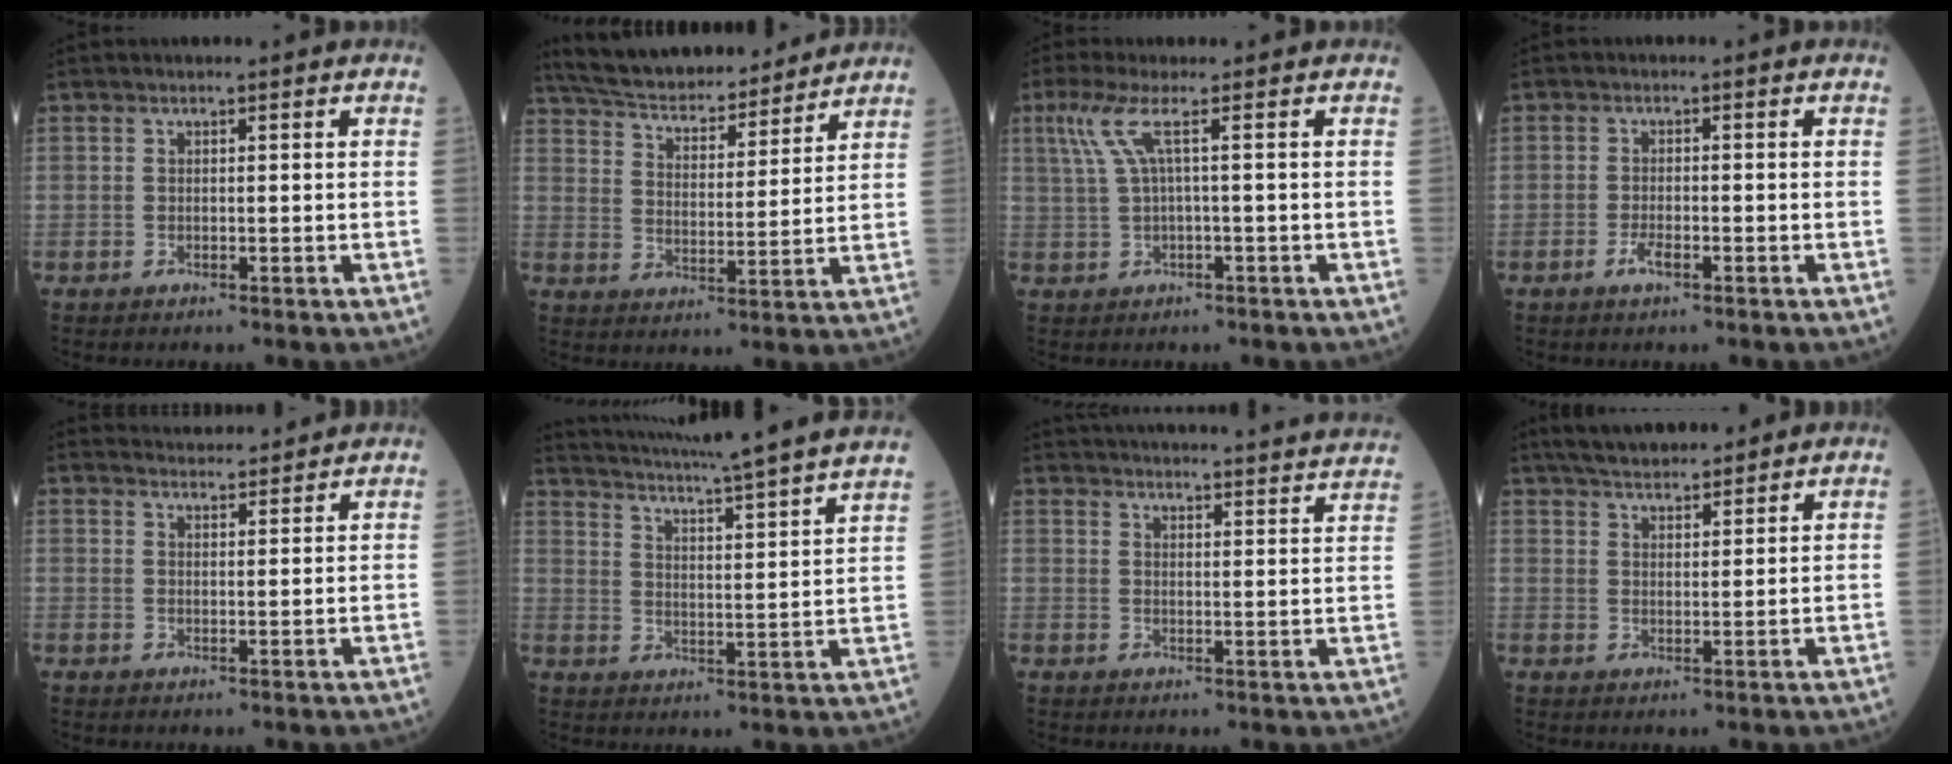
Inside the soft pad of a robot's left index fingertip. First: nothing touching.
{"total": 19.6, "force": [17.7, 4.2, 7.3], "torque": [-0.122, 0.021, 0.270]}
{"total": 3.8, "force": [1.1, -0.7, 3.6], "torque": [-0.090, 0.018, 0.031]}
{"total": 1.9, "force": [-1.1, 0.4, 1.4], "torque": [-0.029, 0.000, -0.023]}
{"total": 7.0, "force": [6.8, 0.7, 1.1], "torque": [-0.016, 0.022, 0.090]}
{"total": 24.1, "force": [21.8, -1.3, 10.2], "torque": [-0.172, -0.035, 0.287]}
{"total": 32.5, "force": [31.2, 2.1, 8.7], "torque": [-0.140, -0.062, 0.375]}
{"total": 10.6, "force": [9.4, 2.4, 4.3], "torque": [-0.065, 0.026, 0.146]}